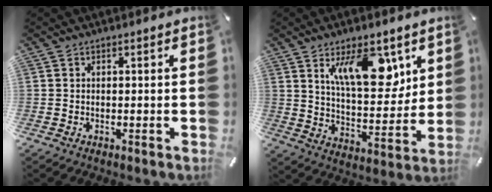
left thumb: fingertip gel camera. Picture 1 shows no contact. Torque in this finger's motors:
{"motor_torque": [0.71, 1.08, 1.42, -1.34, 0.49]}